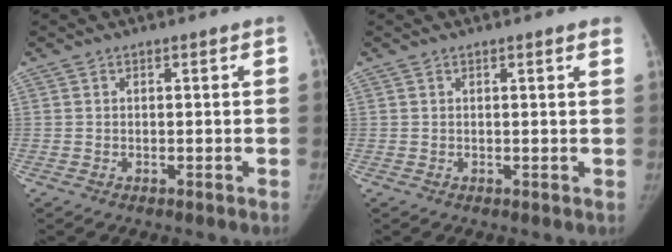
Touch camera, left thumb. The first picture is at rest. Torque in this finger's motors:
{"motor_torque": [-0.09, 0.04, 0.08, 0.27, 0.00]}